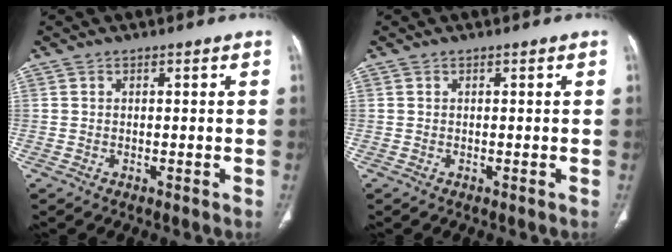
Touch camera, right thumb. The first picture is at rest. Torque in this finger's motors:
{"motor_torque": [0.00, 0.00, -0.11, -0.11, 0.00]}